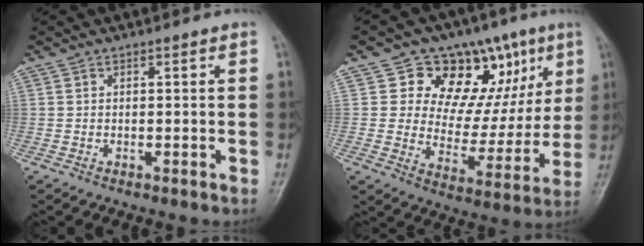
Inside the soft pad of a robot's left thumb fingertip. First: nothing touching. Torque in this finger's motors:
{"motor_torque": [0.24, 0.37, 0.14, 0.21, 0.07]}